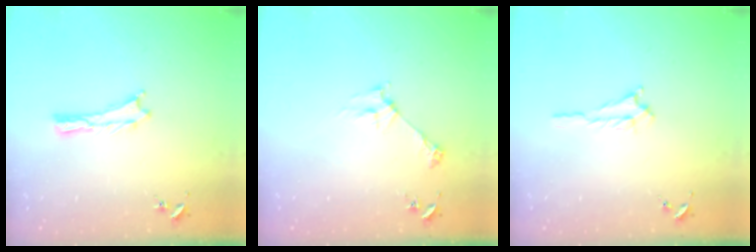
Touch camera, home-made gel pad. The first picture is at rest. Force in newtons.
{"total": 2.8, "press": 2.8, "slide": 0.3}
{"total": 0.7, "press": 0.7, "slide": 0.2}